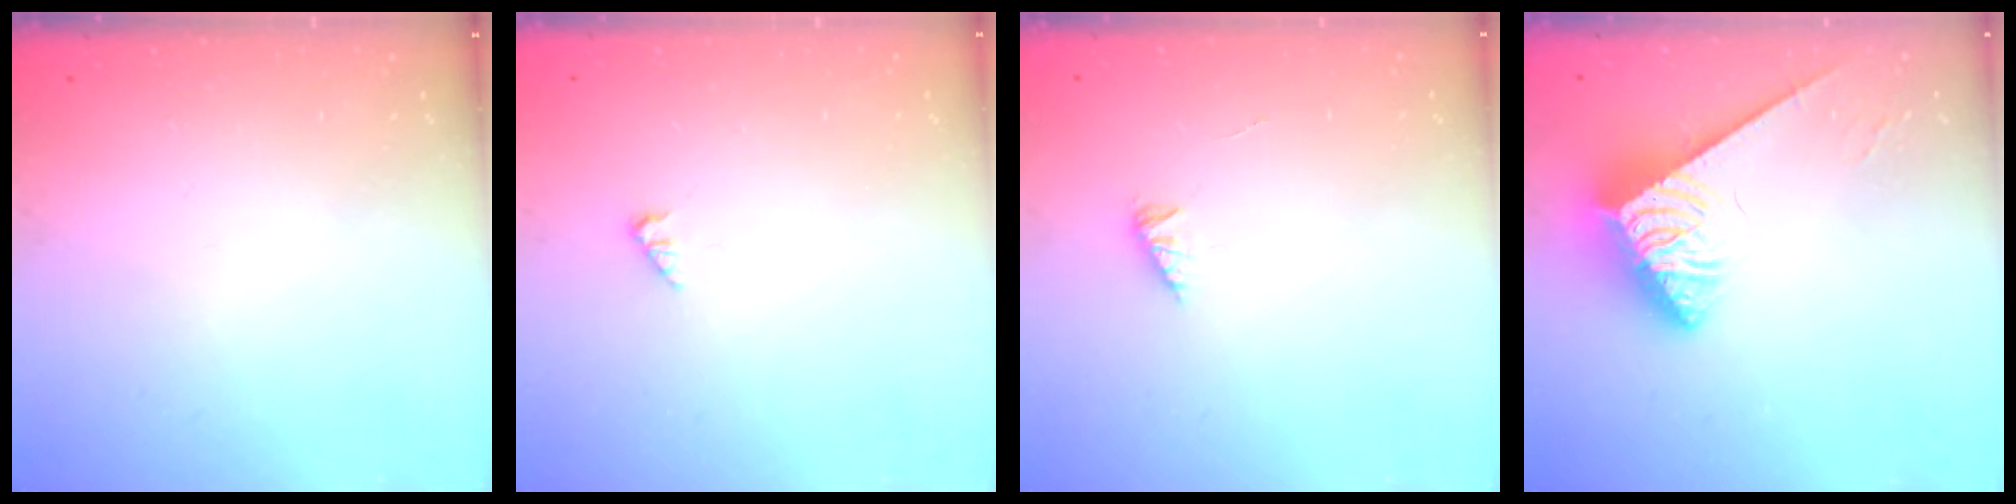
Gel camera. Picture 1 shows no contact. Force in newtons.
{"total": 1.0, "press": 0.9, "slide": 0.2}
{"total": 2.2, "press": 2.2, "slide": 0.5}
{"total": 5.1, "press": 5.1, "slide": 0.2}